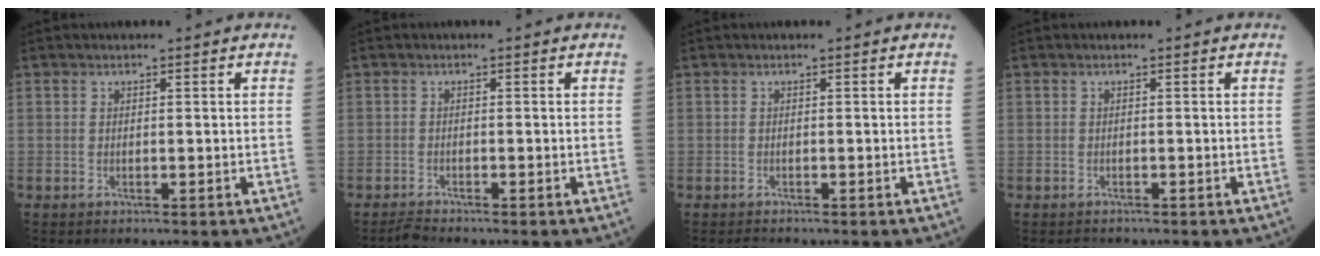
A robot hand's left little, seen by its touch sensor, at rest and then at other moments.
{"total": 1.2, "force": [-1.2, -0.3, 0.0], "torque": [-0.010, -0.008, -0.022]}
{"total": 0.6, "force": [-0.6, 0.0, 0.1], "torque": [-0.009, -0.004, -0.009]}
{"total": 1.3, "force": [-1.2, 0.6, 0.1], "torque": [-0.007, -0.002, -0.014]}